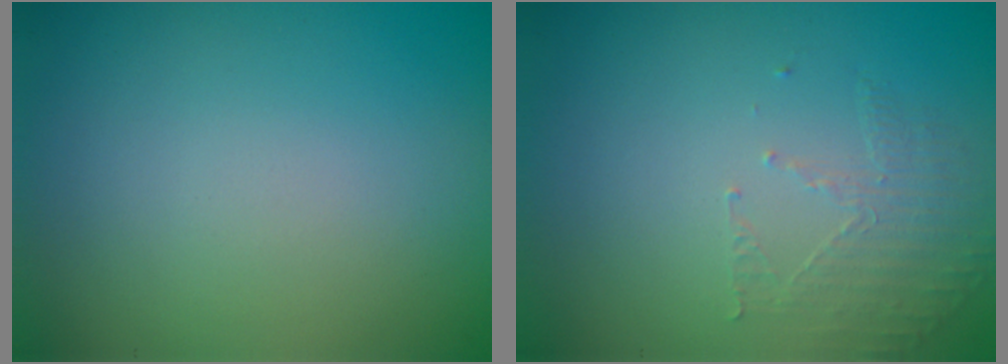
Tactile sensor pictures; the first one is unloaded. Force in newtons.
{"total": 1.6, "press": 0.7, "slide": 1.4}